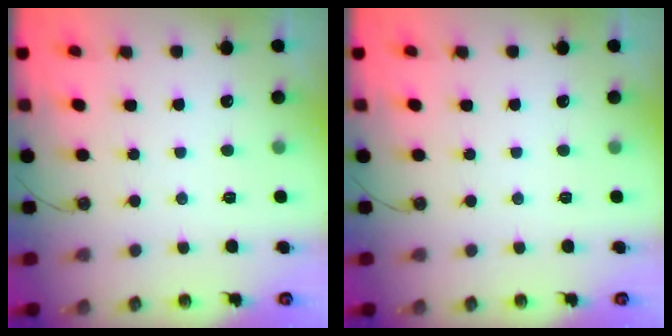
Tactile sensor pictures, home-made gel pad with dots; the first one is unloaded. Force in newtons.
{"total": 0.0}